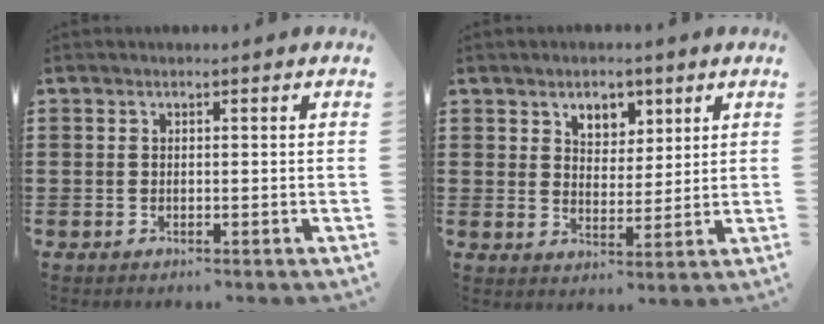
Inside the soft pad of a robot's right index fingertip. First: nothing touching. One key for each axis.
{"total": 4.5, "fx": 2.8, "fy": 3.1, "fz": 1.6, "tx": -0.038, "ty": 0.010, "tz": 0.050}